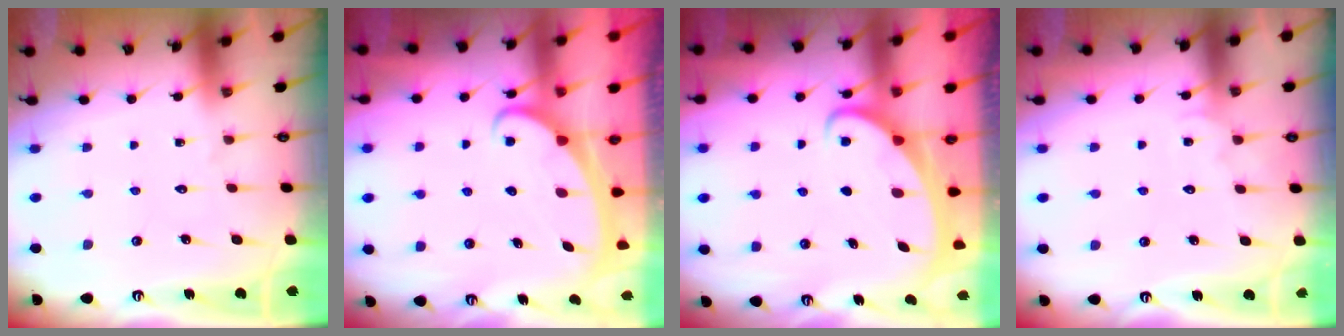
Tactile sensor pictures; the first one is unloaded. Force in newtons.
{"total": 2.3, "press": 2.3, "slide": 0.3}
{"total": 2.1, "press": 2.1, "slide": 0.3}
{"total": 3.4, "press": 3.4, "slide": 0.3}